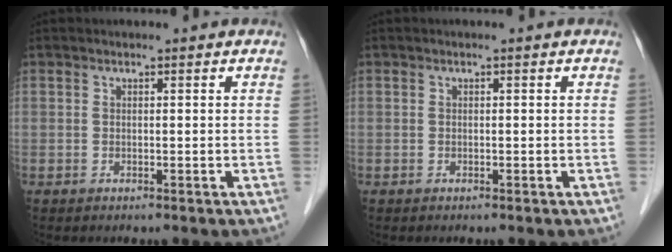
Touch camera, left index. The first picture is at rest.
{"total": 0.0}